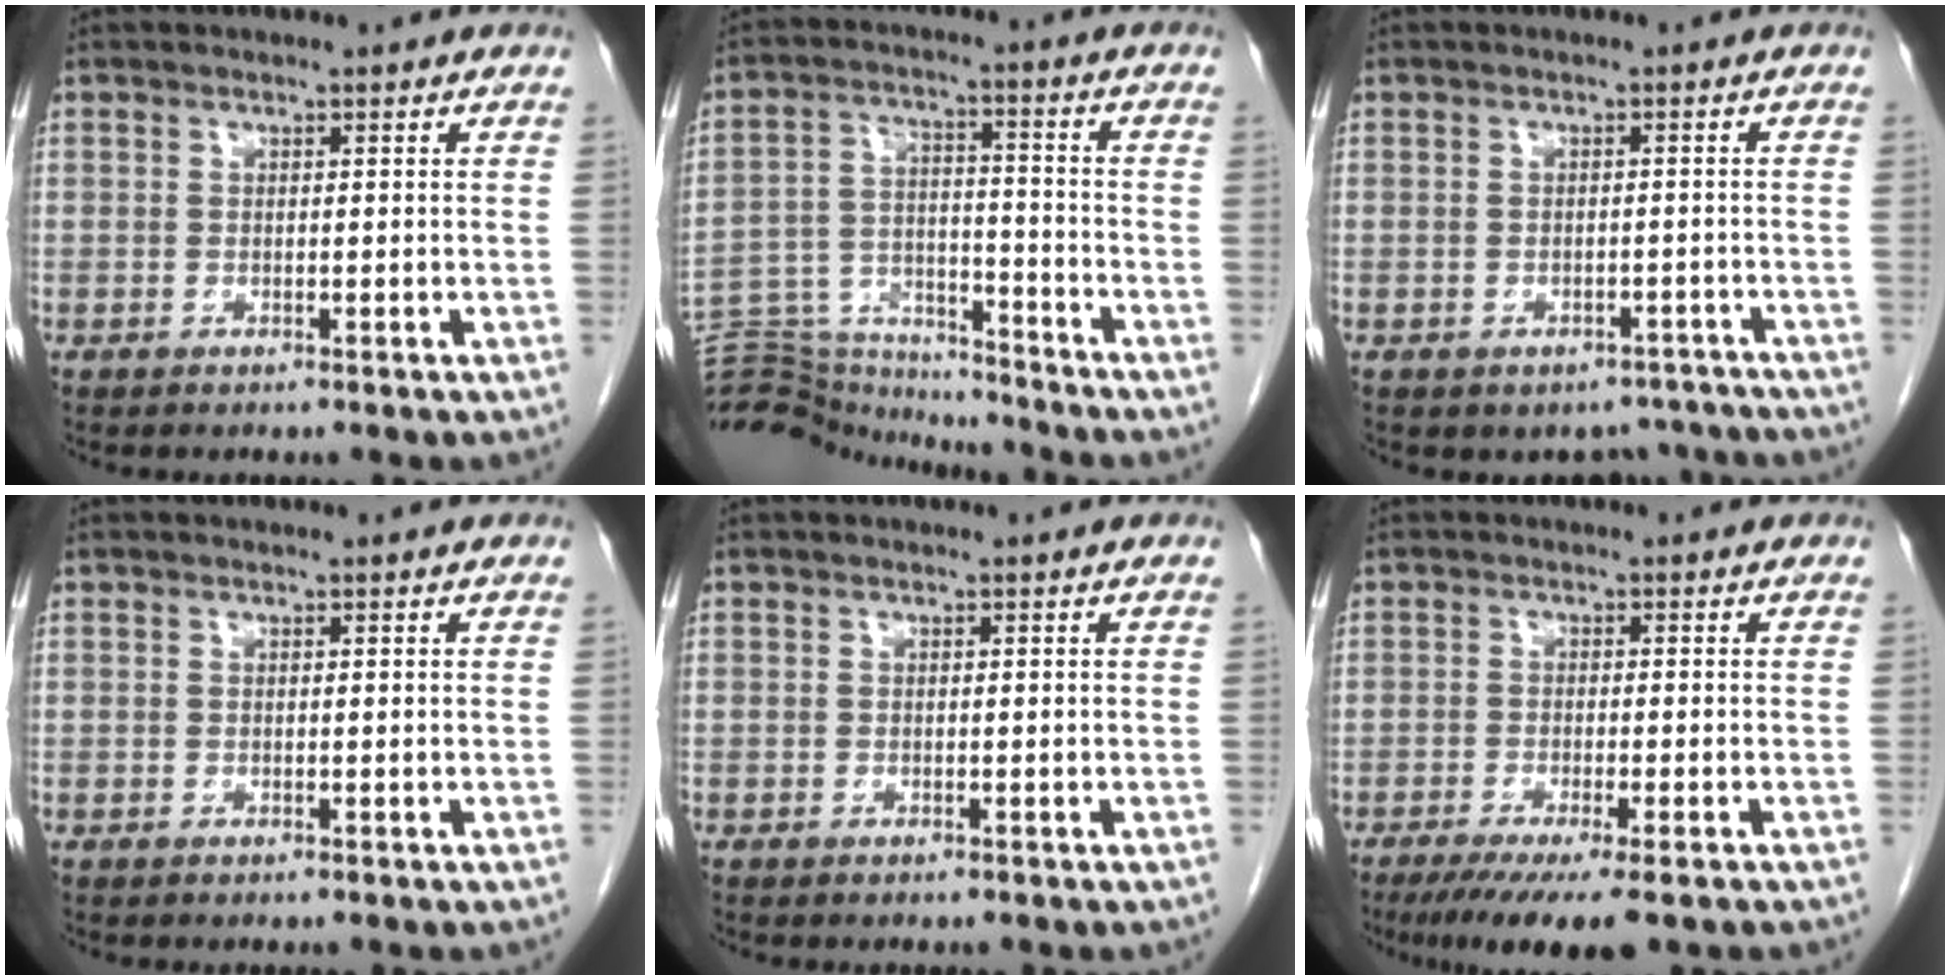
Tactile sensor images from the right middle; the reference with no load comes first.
{"total": 15.9, "force": [-15.6, 2.3, 2.4], "torque": [-0.052, 0.031, -0.249]}
{"total": 5.6, "force": [-4.7, 3.1, 0.2], "torque": [0.017, 0.017, -0.053]}
{"total": 0.0}
{"total": 0.0}
{"total": 8.4, "force": [-5.9, 0.8, 5.9], "torque": [-0.085, -0.018, -0.093]}